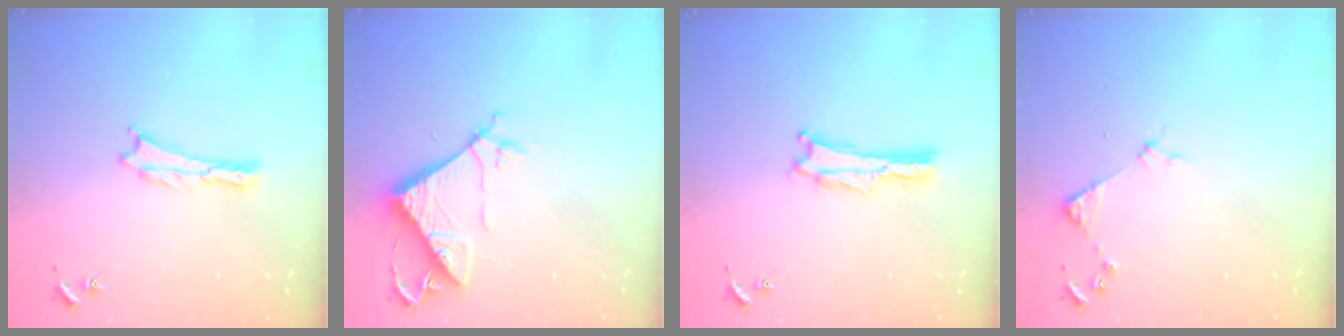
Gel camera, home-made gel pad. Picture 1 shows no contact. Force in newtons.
{"total": 8.0, "press": 8.0, "slide": 0.7}
{"total": 0.0}
{"total": 3.7, "press": 3.7, "slide": 0.2}